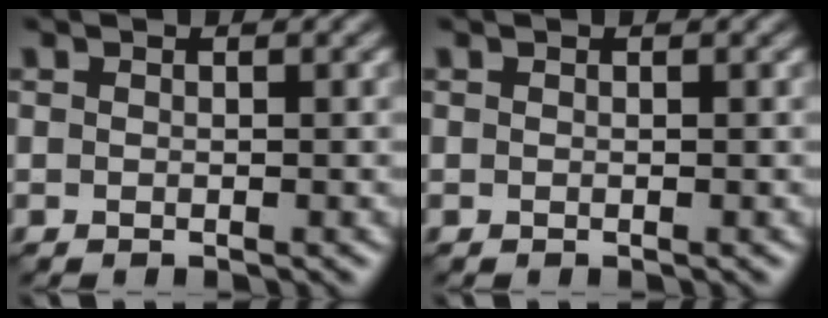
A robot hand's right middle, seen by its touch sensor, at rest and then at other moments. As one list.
[{"total": 0.0}]